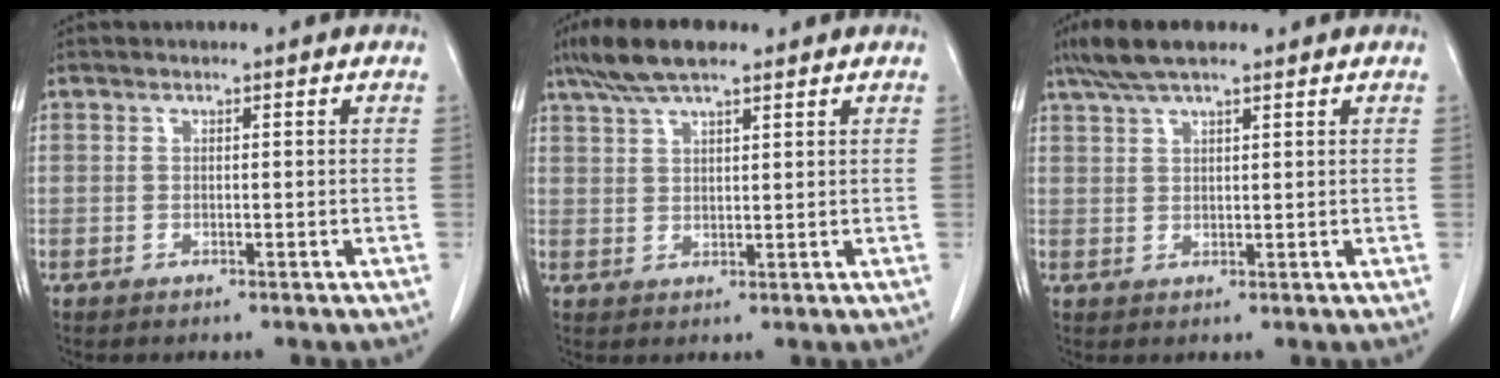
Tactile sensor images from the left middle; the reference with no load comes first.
{"total": 7.6, "force": [5.7, 1.7, 4.8], "torque": [-0.098, 0.020, 0.102]}
{"total": 6.4, "force": [4.8, 1.3, 4.0], "torque": [-0.083, 0.023, 0.088]}